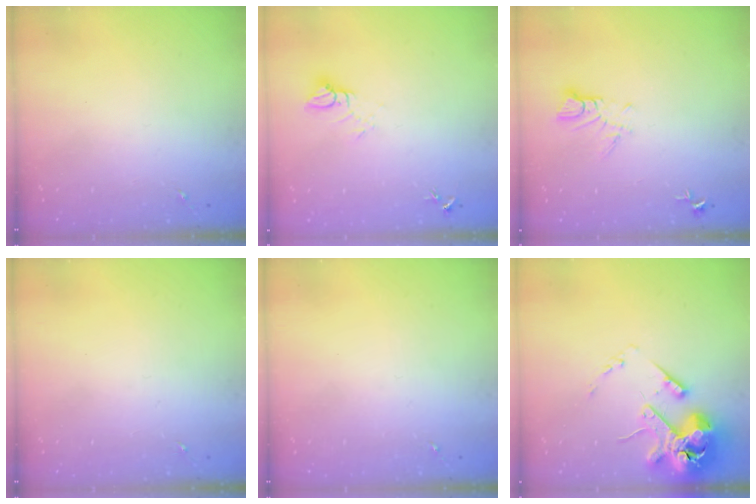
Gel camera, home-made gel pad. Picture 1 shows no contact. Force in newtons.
{"total": 5.0, "press": 5.0, "slide": 0.4}
{"total": 4.3, "press": 4.3, "slide": 0.3}
{"total": 0.0}
{"total": 0.0}
{"total": 15.9, "press": 15.7, "slide": 2.5}